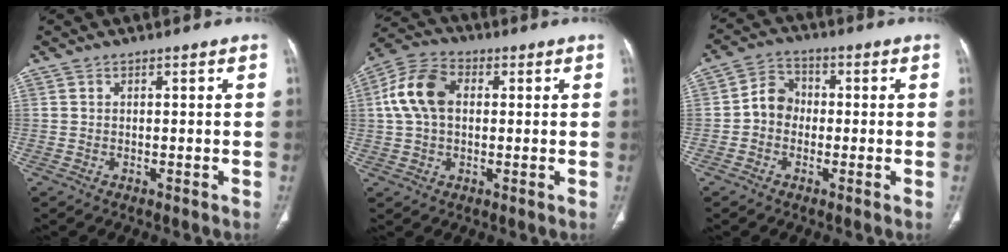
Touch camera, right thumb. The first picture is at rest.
{"total": 10.7, "force": [1.6, 7.2, 7.7], "torque": [-0.155, 0.026, 0.024]}
{"total": 5.9, "force": [-0.7, 5.1, 3.0], "torque": [-0.031, 0.021, -0.026]}